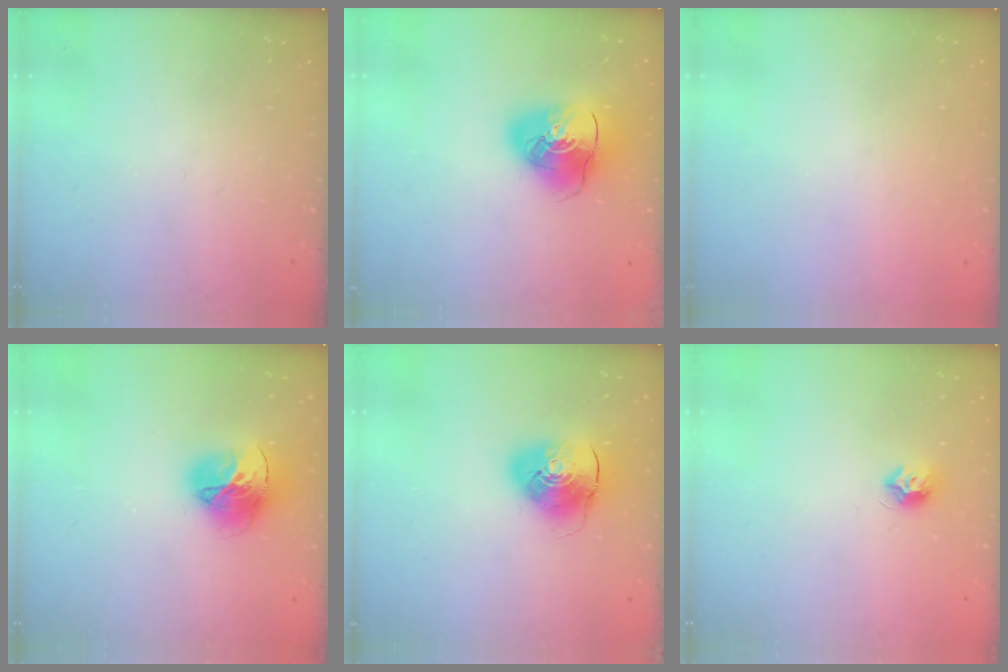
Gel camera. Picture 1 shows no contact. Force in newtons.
{"total": 11.7, "press": 11.5, "slide": 1.8}
{"total": 0.9, "press": 0.9, "slide": 0.1}
{"total": 16.7, "press": 16.6, "slide": 1.8}
{"total": 10.4, "press": 10.2, "slide": 1.7}
{"total": 8.2, "press": 8.2, "slide": 0.7}